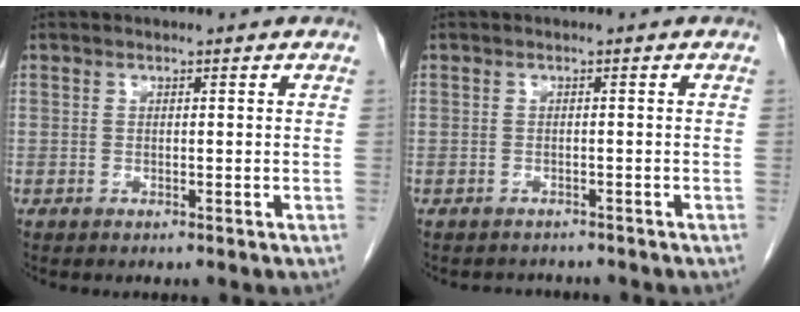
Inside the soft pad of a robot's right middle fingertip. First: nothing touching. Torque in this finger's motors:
{"motor_torque": [0.01, 0.00, -0.01, 0.00]}